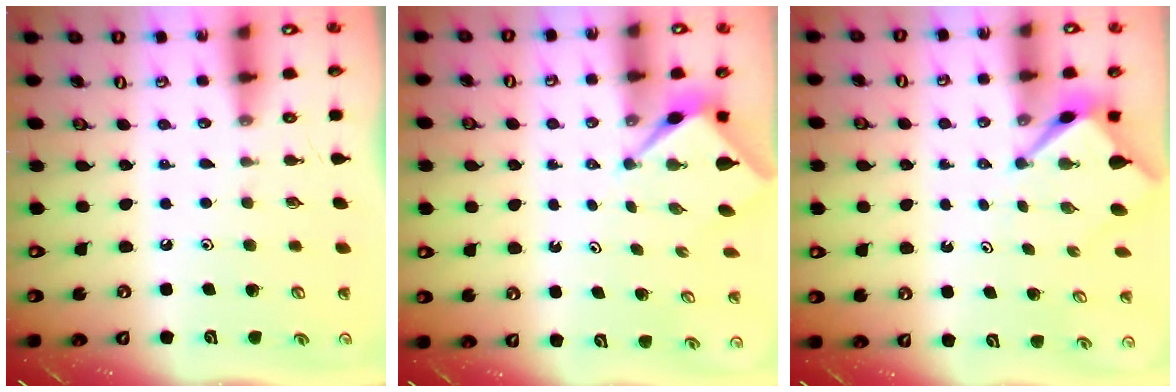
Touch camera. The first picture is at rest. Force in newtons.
{"total": 2.6, "press": 2.6, "slide": 0.1}
{"total": 3.1, "press": 3.1, "slide": 0.2}